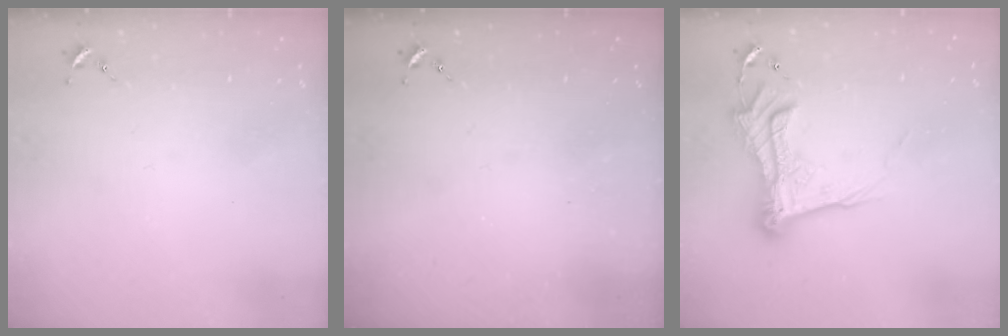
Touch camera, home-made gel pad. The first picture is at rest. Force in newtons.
{"total": 0.0}
{"total": 17.0, "press": 17.0, "slide": 1.2}